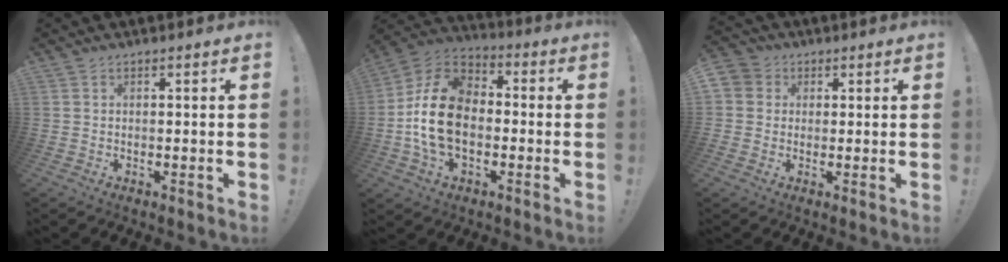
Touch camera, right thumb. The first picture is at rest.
{"total": 18.6, "force": [-2.1, 13.0, 13.1], "torque": [-0.245, 0.035, -0.027]}
{"total": 4.4, "force": [0.6, 4.2, 1.3], "torque": [-0.019, 0.003, 0.011]}